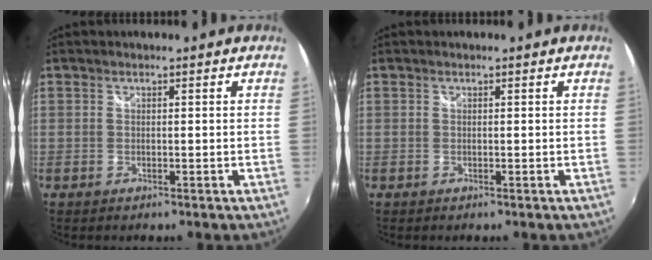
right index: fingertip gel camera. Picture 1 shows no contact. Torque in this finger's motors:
{"motor_torque": [-0.07, 0.07, 0.02, 0.00]}